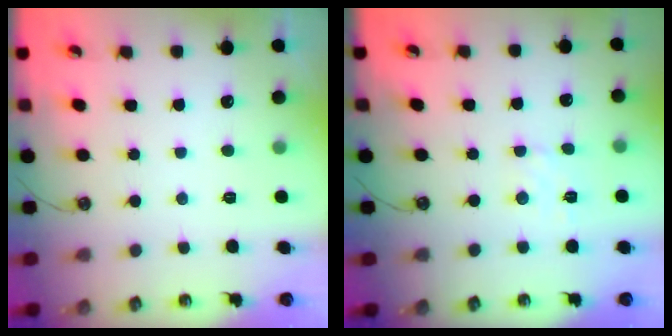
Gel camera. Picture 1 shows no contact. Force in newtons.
{"total": 3.6, "press": 3.5, "slide": 0.5}